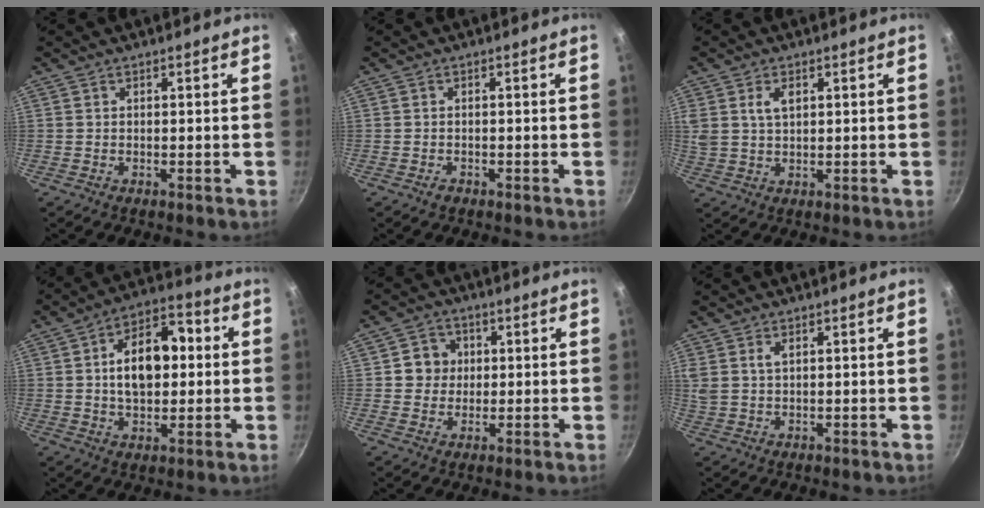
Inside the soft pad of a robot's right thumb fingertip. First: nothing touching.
{"total": 0.8, "force": [-0.6, 0.5, 0.3], "torque": [-0.004, 0.003, -0.011]}
{"total": 4.9, "force": [1.8, 2.9, 3.5], "torque": [-0.067, -0.002, 0.041]}
{"total": 13.9, "force": [1.4, 8.3, 11.1], "torque": [-0.150, 0.023, 0.015]}
{"total": 5.8, "force": [0.8, 5.4, 2.0], "torque": [-0.001, 0.006, 0.008]}
{"total": 3.3, "force": [1.3, 1.8, 2.5], "torque": [-0.064, 0.006, 0.034]}